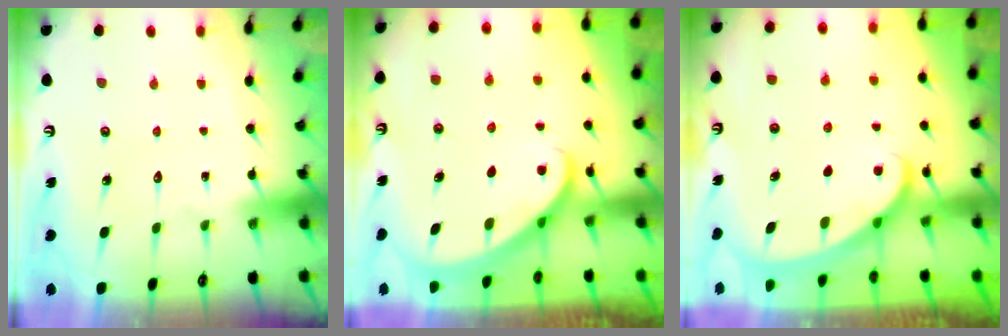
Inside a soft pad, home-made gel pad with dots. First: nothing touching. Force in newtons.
{"total": 2.9, "press": 2.9, "slide": 0.2}
{"total": 2.2, "press": 2.2, "slide": 0.3}